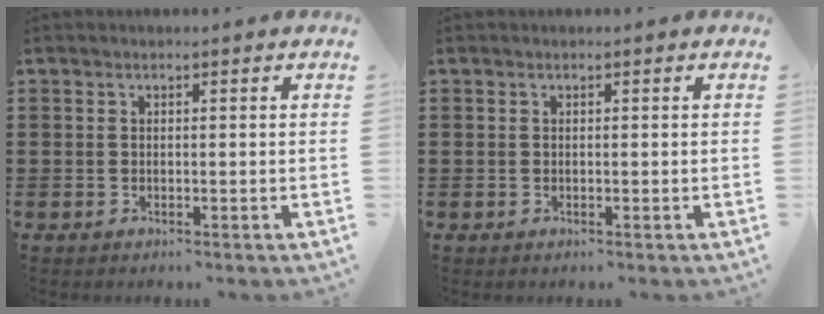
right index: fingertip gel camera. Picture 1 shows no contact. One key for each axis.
{"total": 0.0}